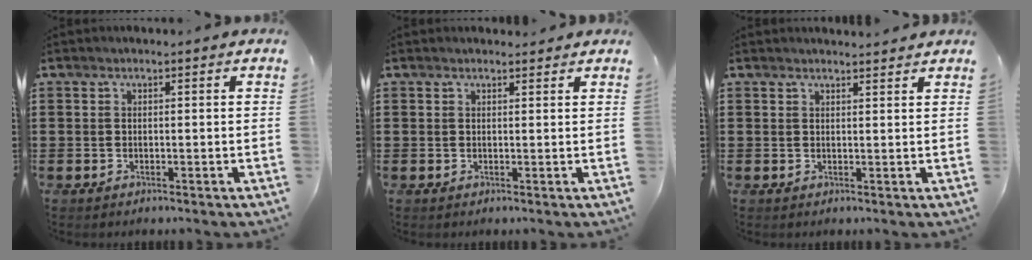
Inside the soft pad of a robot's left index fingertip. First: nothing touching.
{"total": 0.9, "force": [0.9, 0.3, 0.1], "torque": [-0.004, 0.002, 0.018]}
{"total": 1.5, "force": [1.5, 0.0, 0.2], "torque": [-0.007, -0.001, 0.030]}